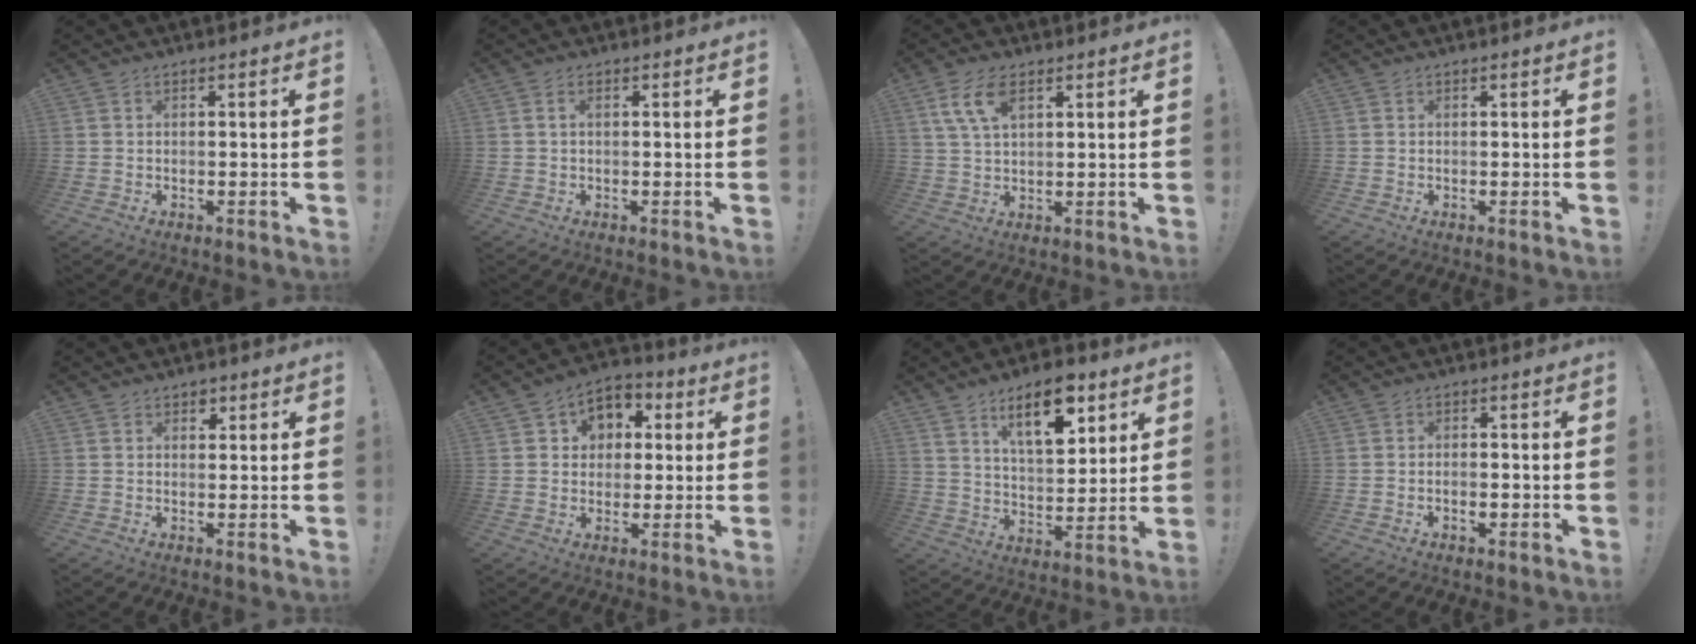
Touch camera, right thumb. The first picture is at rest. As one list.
[{"total": 1.2, "force": [0.2, 0.4, 1.1], "torque": [-0.024, 0.003, 0.003]}, {"total": 7.9, "force": [3.6, 3.5, 6.0], "torque": [-0.122, -0.002, 0.068]}, {"total": 0.0}, {"total": 2.3, "force": [1.4, 1.8, 0.7], "torque": [0.003, -0.009, 0.020]}, {"total": 7.2, "force": [1.5, 6.6, 2.5], "torque": [-0.027, -0.003, 0.032]}, {"total": 14.1, "force": [8.4, 6.0, 9.5], "torque": [-0.149, -0.031, 0.143]}, {"total": 1.7, "force": [-1.1, 0.8, 1.0], "torque": [-0.007, -0.002, -0.019]}]